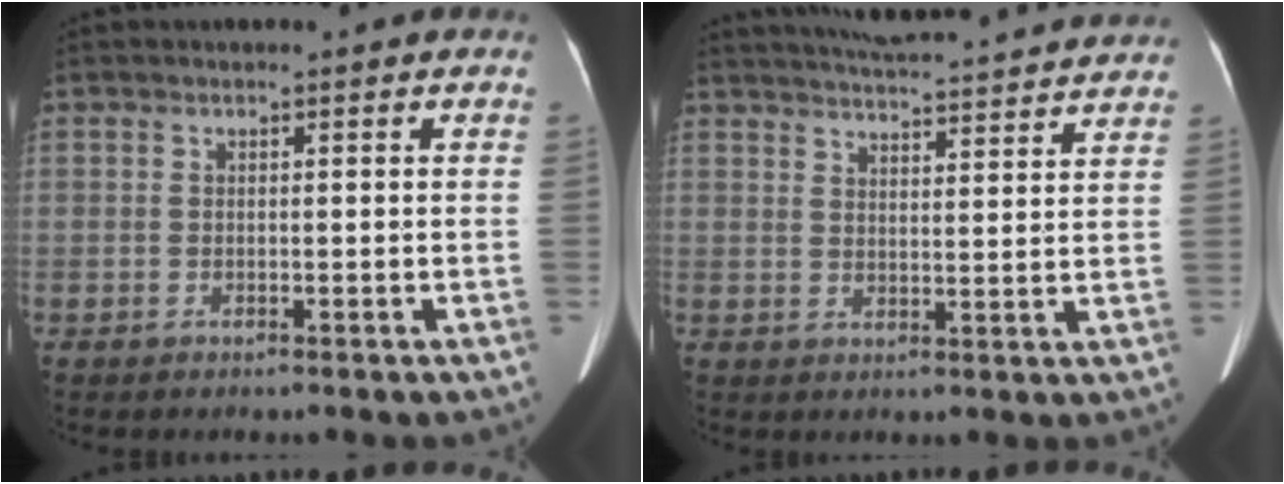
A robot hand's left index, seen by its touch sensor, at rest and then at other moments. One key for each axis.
{"total": 18.4, "fx": 17.2, "fy": 1.4, "fz": 6.4, "tx": -0.097, "ty": 0.014, "tz": 0.223}